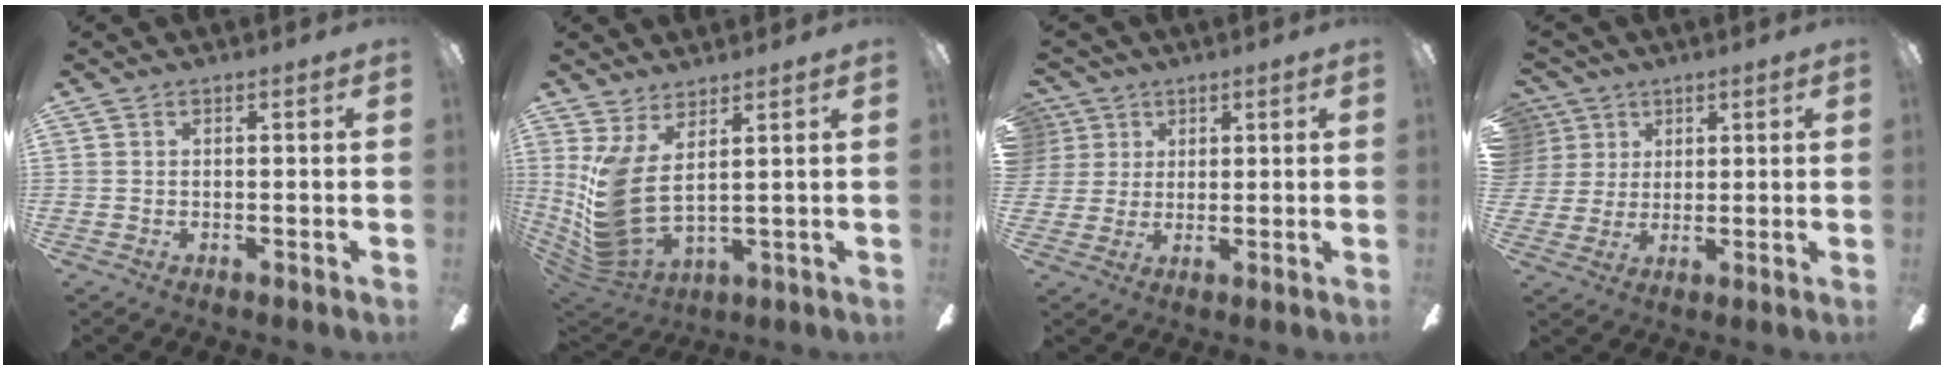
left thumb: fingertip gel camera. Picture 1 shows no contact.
{"total": 12.1, "force": [3.3, 5.5, 10.2], "torque": [-0.233, -0.035, 0.066]}
{"total": 5.5, "force": [2.6, 4.8, 0.1], "torque": [-0.012, -0.003, 0.048]}
{"total": 6.7, "force": [3.3, 5.8, 0.1], "torque": [-0.020, -0.011, 0.064]}